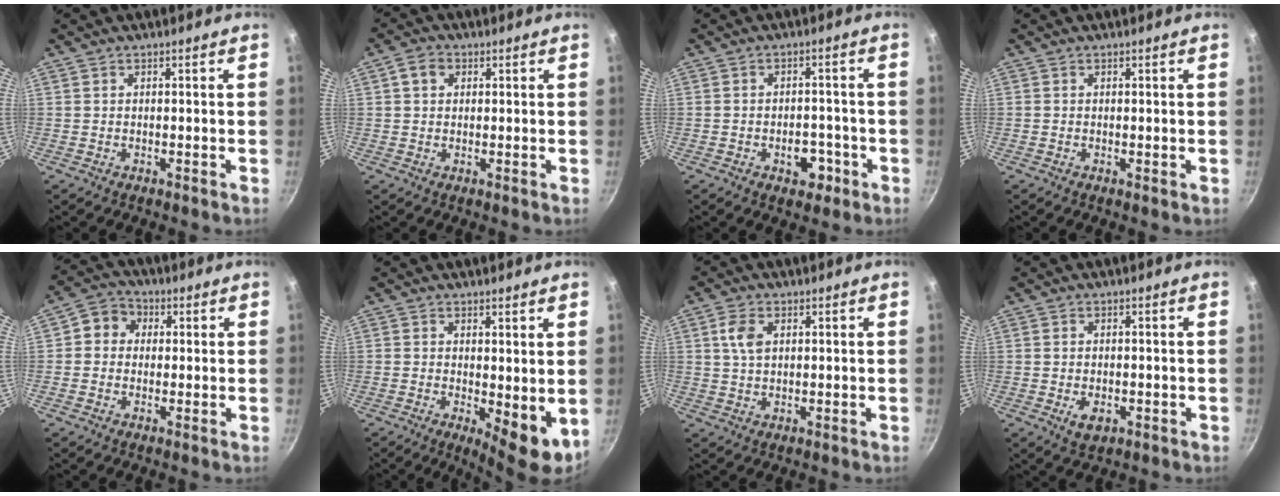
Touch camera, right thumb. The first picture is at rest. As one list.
[{"total": 4.8, "force": [1.5, 3.8, 2.5], "torque": [-0.029, 0.007, 0.018]}, {"total": 5.3, "force": [-2.3, 3.5, 3.3], "torque": [-0.020, 0.015, -0.028]}, {"total": 0.0}, {"total": 6.0, "force": [0.8, 5.4, 2.5], "torque": [-0.012, 0.011, -0.006]}, {"total": 6.8, "force": [0.0, 2.7, 6.2], "torque": [-0.078, -0.015, 0.006]}, {"total": 4.6, "force": [1.3, 2.9, 3.3], "torque": [-0.059, 0.002, 0.023]}, {"total": 3.6, "force": [-1.1, 2.2, 2.6], "torque": [-0.041, -0.002, -0.014]}]